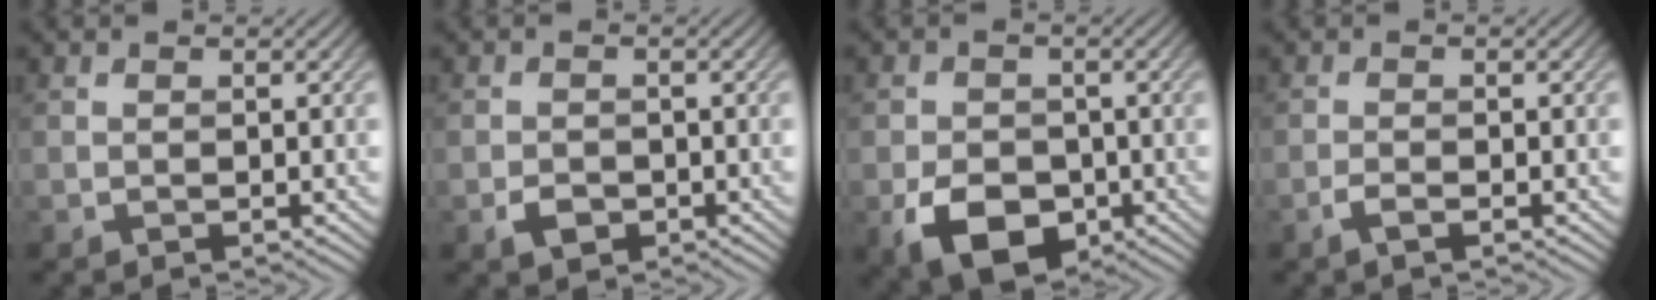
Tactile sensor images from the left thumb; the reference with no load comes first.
{"total": 2.0, "force": [-1.0, 1.4, 1.0], "torque": [-0.018, -0.004, -0.021]}
{"total": 7.2, "force": [-2.9, 5.1, 4.3], "torque": [-0.086, -0.018, -0.054]}
{"total": 1.4, "force": [-0.9, 0.2, 1.1], "torque": [-0.024, 0.004, -0.021]}